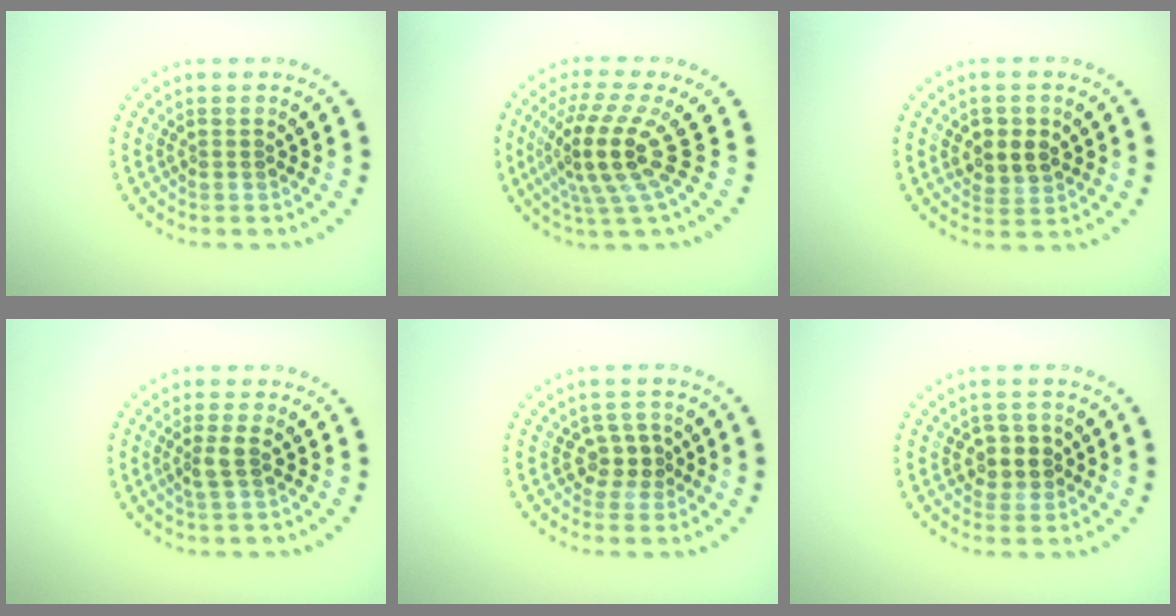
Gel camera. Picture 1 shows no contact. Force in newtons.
{"total": 4.9, "press": 3.6, "slide": 3.4}
{"total": 2.8, "press": 2.7, "slide": 0.7}
{"total": 1.6, "press": 1.5, "slide": 0.7}
{"total": 2.1, "press": 1.9, "slide": 1.0}
{"total": 2.1, "press": 2.0, "slide": 0.7}